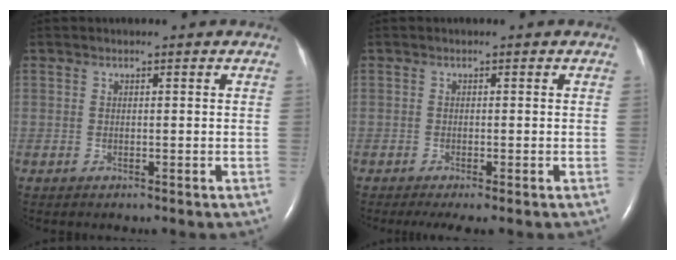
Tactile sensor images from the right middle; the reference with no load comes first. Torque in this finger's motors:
{"motor_torque": [0.22, -0.19, 0.07, 0.03]}